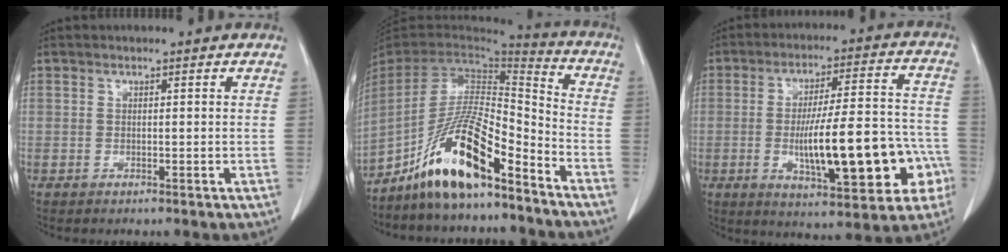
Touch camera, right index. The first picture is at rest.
{"total": 15.0, "force": [-10.4, 2.5, 10.4], "torque": [-0.200, 0.007, -0.190]}
{"total": 18.7, "force": [-4.7, 4.5, 17.5], "torque": [-0.237, 0.027, -0.054]}